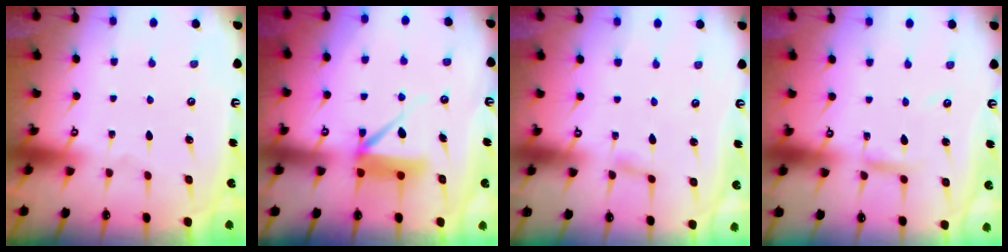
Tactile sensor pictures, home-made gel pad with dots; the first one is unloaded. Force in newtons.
{"total": 8.2, "press": 8.1, "slide": 0.6}
{"total": 1.1, "press": 1.1, "slide": 0.1}
{"total": 4.0, "press": 4.0, "slide": 0.3}